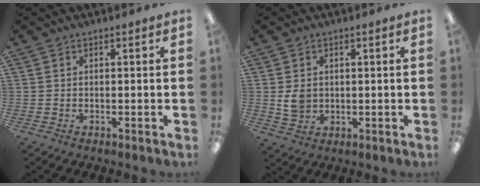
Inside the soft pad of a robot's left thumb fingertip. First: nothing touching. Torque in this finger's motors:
{"motor_torque": [0.62, 0.77, 0.67, -0.35, 0.05]}